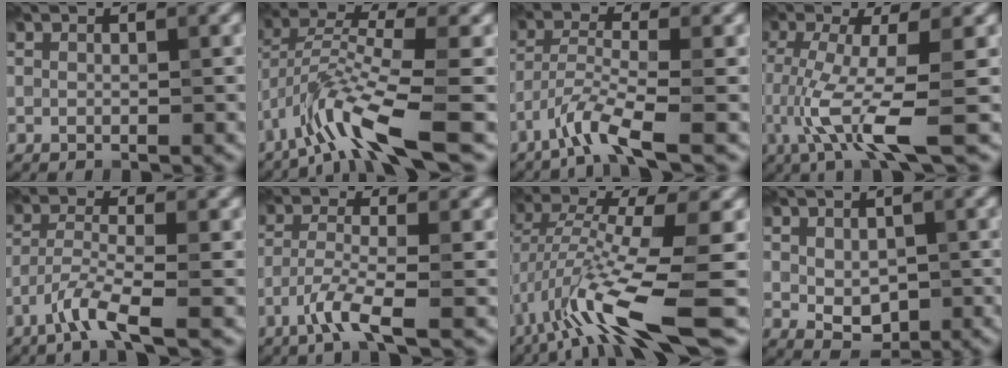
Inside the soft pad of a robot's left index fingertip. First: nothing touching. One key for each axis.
{"total": 7.8, "fx": -4.6, "fy": 1.5, "fz": 6.1, "tx": -0.121, "ty": 0.004, "tz": -0.094}
{"total": 4.1, "fx": -2.9, "fy": 0.3, "fz": 2.9, "tx": -0.059, "ty": -0.001, "tz": -0.071}
{"total": 6.4, "fx": -2.0, "fy": 1.0, "fz": 6.0, "tx": -0.129, "ty": -0.010, "tz": -0.039}
{"total": 3.7, "fx": -2.5, "fy": 0.3, "fz": 2.7, "tx": -0.058, "ty": 0.000, "tz": -0.063}
{"total": 3.3, "fx": -2.0, "fy": 0.3, "fz": 2.6, "tx": -0.056, "ty": 0.000, "tz": -0.053}
{"total": 10.4, "fx": -4.6, "fy": 1.9, "fz": 9.2, "tx": -0.183, "ty": 0.002, "tz": -0.083}
{"total": 3.0, "fx": 0.1, "fy": 2.0, "fz": 2.3, "tx": -0.036, "ty": -0.007, "tz": 0.010}